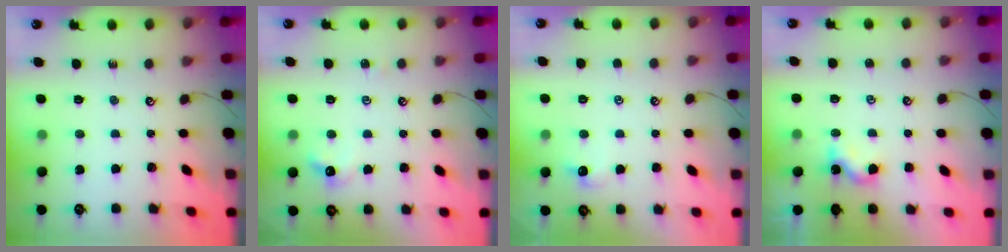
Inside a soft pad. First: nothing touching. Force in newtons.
{"total": 2.7, "press": 2.7, "slide": 0.5}
{"total": 1.7, "press": 1.6, "slide": 0.5}
{"total": 1.2, "press": 1.2, "slide": 0.2}